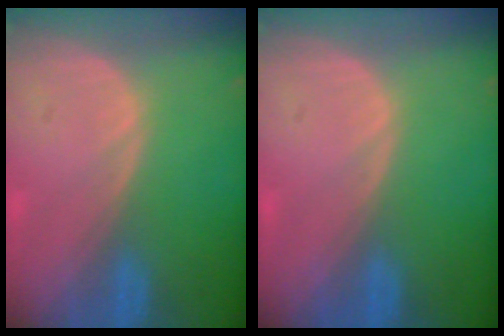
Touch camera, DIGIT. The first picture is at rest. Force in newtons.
{"total": 0.0}